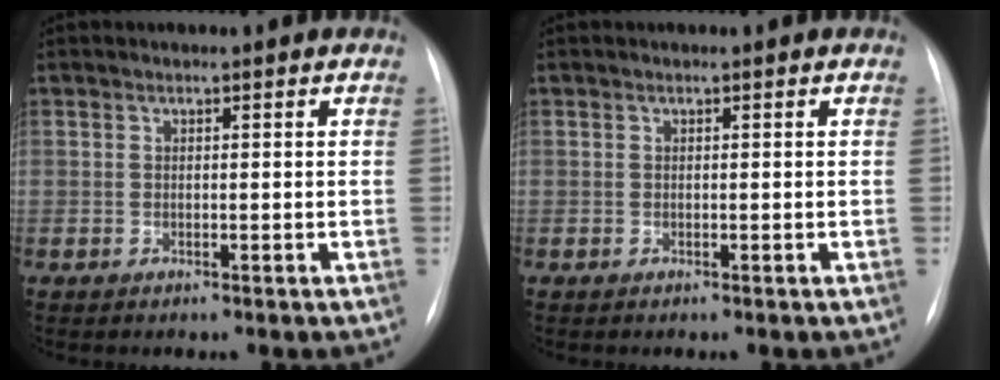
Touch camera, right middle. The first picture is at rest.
{"total": 0.0}